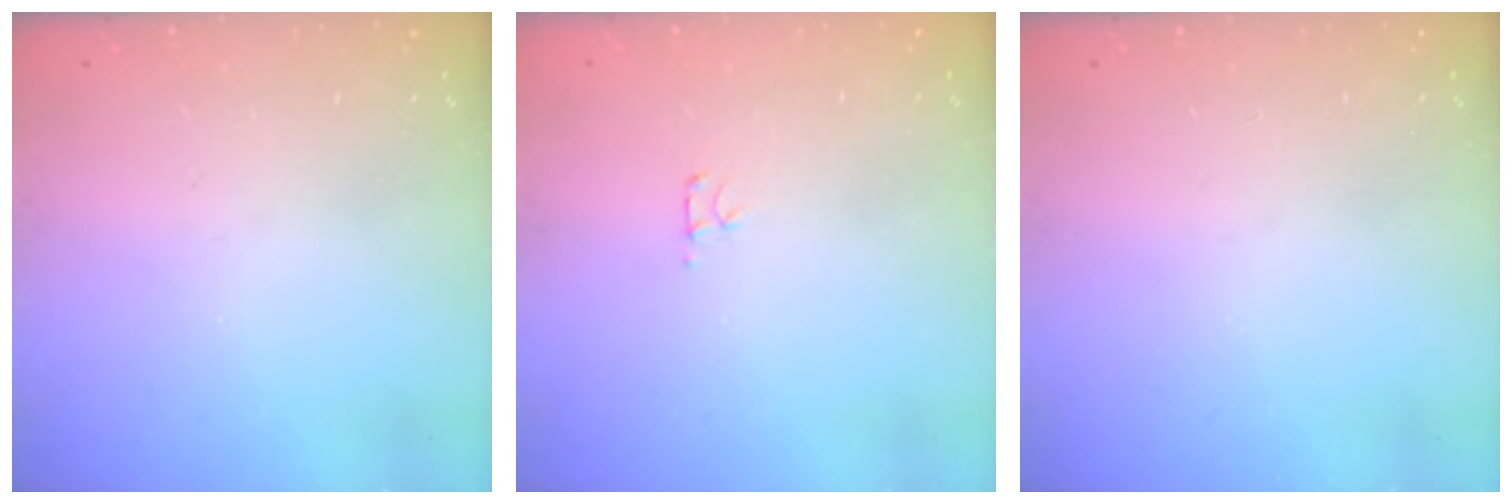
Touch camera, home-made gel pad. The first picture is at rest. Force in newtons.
{"total": 3.1, "press": 3.1, "slide": 0.4}
{"total": 0.0}